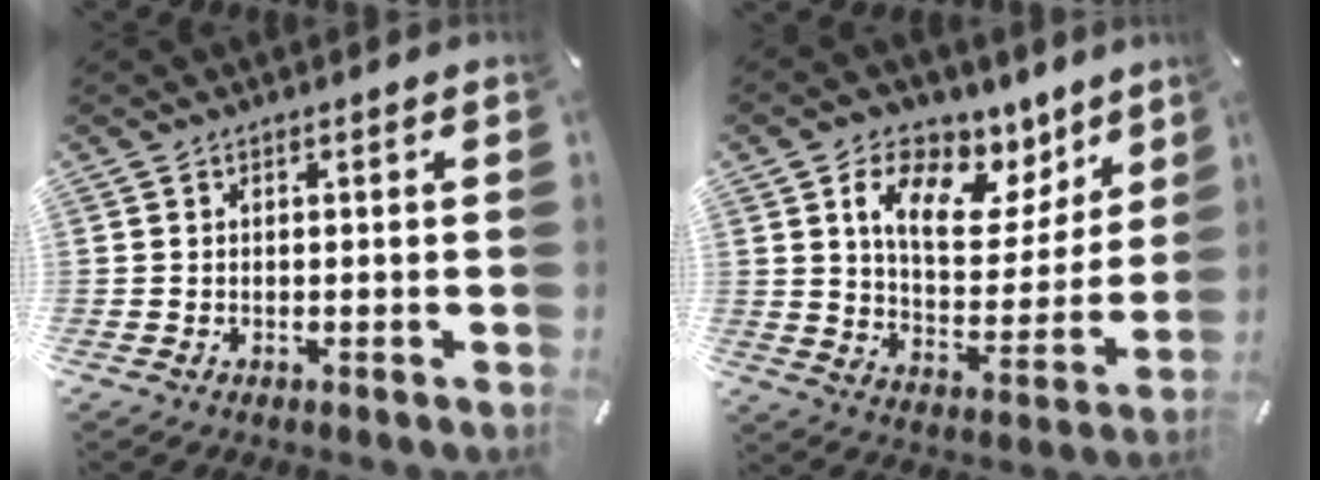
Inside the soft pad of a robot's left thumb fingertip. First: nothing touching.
{"total": 14.5, "force": [8.6, 8.5, 8.1], "torque": [-0.126, -0.059, 0.147]}